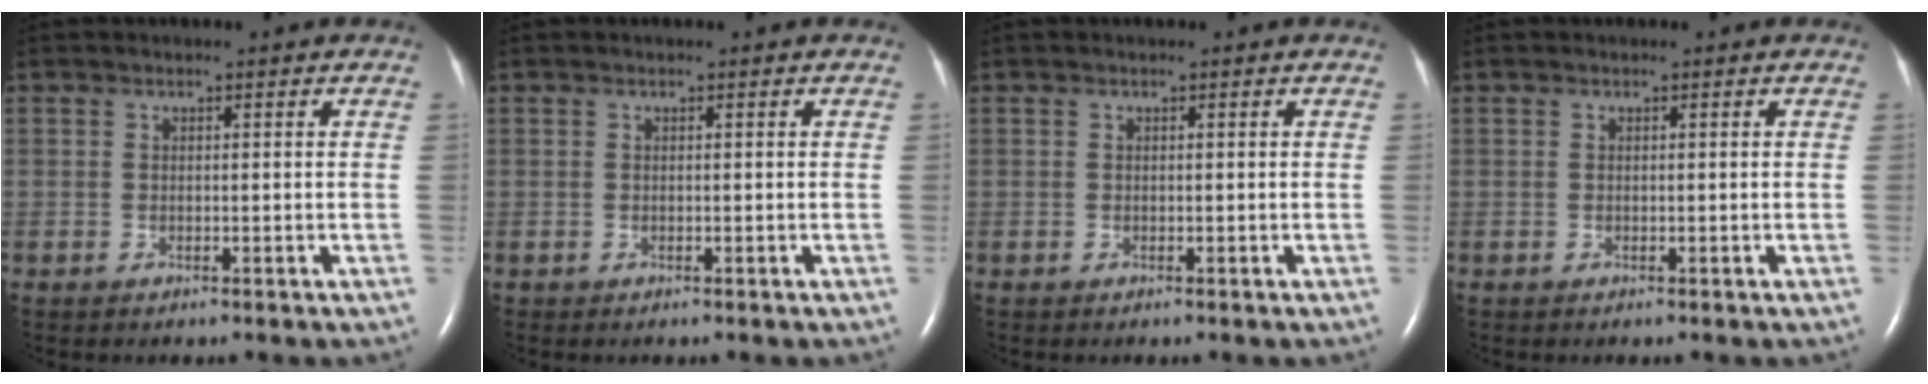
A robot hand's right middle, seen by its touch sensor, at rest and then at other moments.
{"total": 0.0}
{"total": 0.0}
{"total": 0.0}